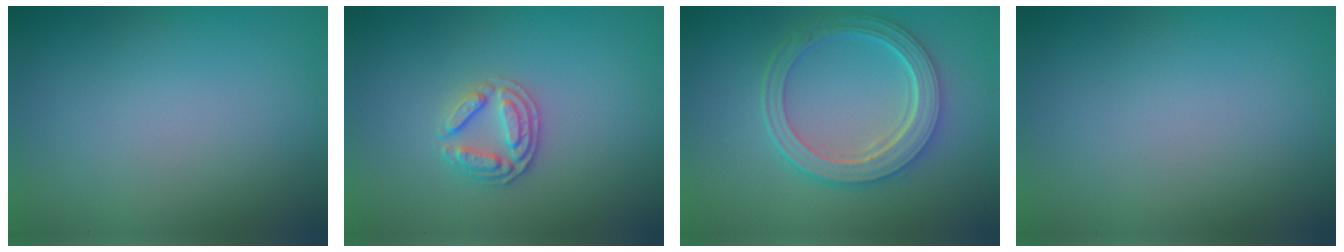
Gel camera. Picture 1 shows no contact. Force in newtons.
{"total": 2.6, "press": 2.5, "slide": 0.6}
{"total": 5.7, "press": 4.3, "slide": 3.7}
{"total": 0.0}